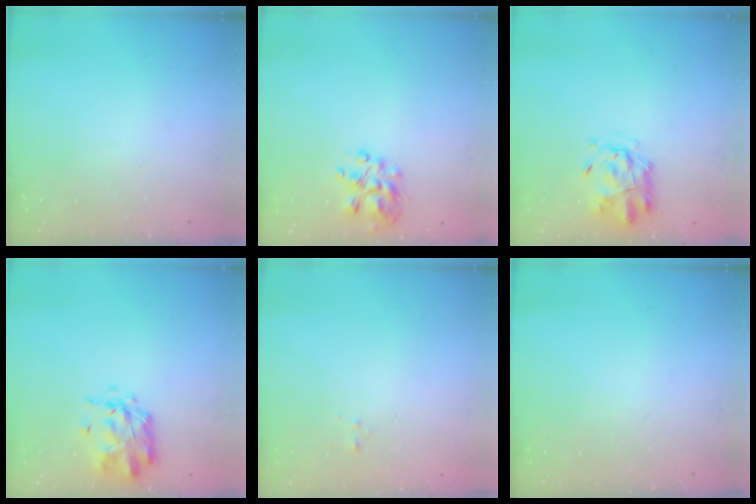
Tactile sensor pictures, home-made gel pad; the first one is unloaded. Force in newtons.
{"total": 7.1, "press": 6.9, "slide": 1.6}
{"total": 3.1, "press": 2.8, "slide": 1.5}
{"total": 2.8, "press": 2.7, "slide": 0.6}
{"total": 0.5, "press": 0.4, "slide": 0.4}
{"total": 0.0}